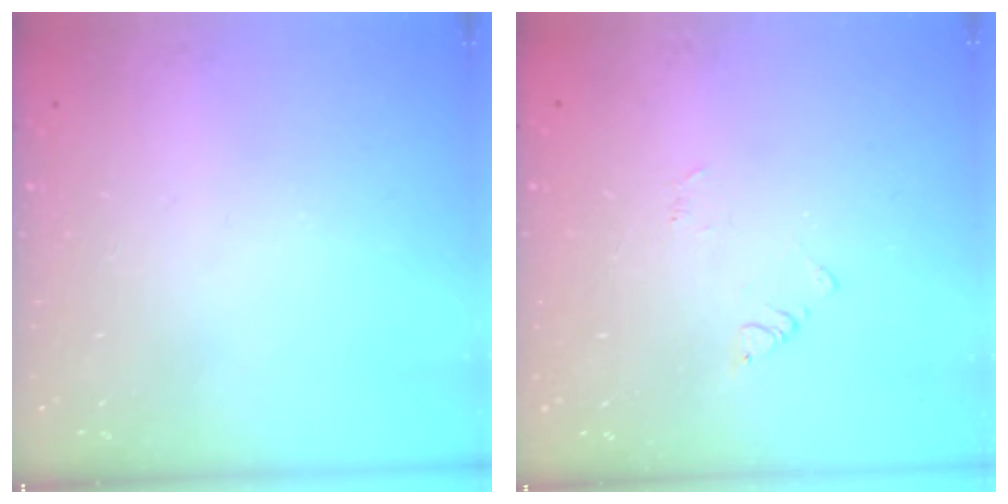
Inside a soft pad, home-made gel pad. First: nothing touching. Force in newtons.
{"total": 2.4, "press": 2.4, "slide": 0.3}